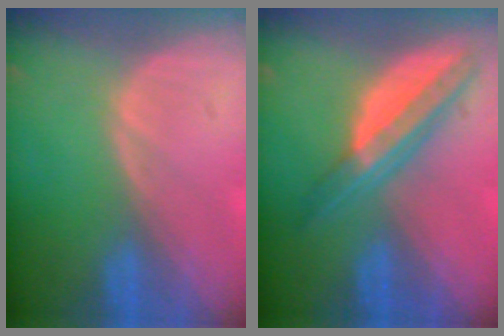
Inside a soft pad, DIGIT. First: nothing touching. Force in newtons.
{"total": 7.5, "press": 6.3, "slide": 4.0}